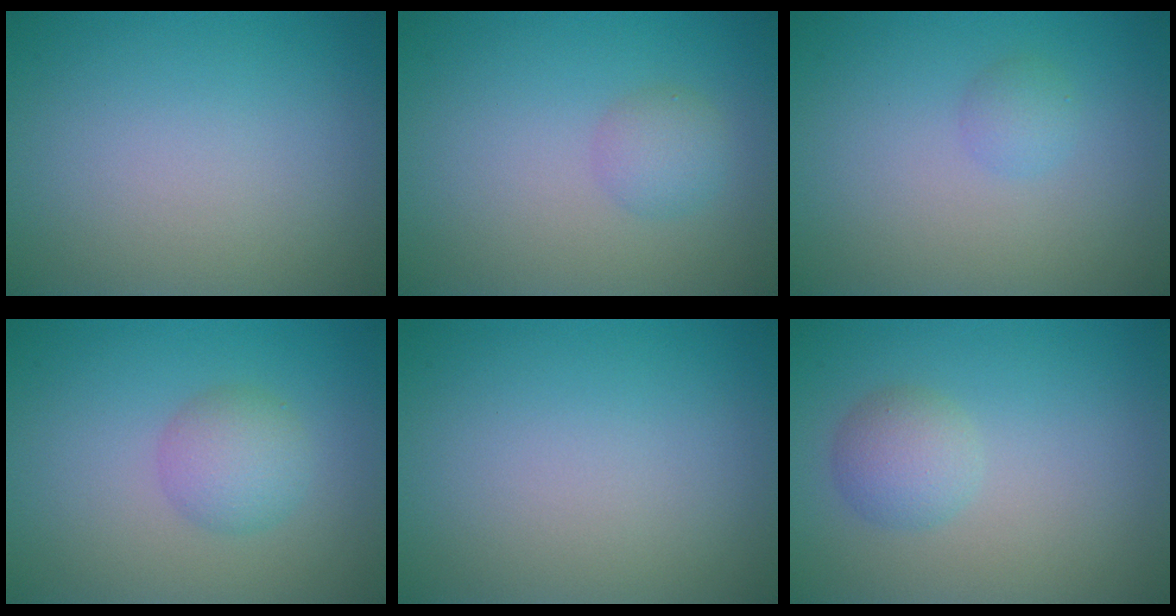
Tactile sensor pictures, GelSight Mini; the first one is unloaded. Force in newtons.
{"total": 1.9, "press": 1.9, "slide": 0.1}
{"total": 1.2, "press": 1.2, "slide": 0.1}
{"total": 2.9, "press": 2.9, "slide": 0.0}
{"total": 0.0}
{"total": 2.4, "press": 2.4, "slide": 0.0}